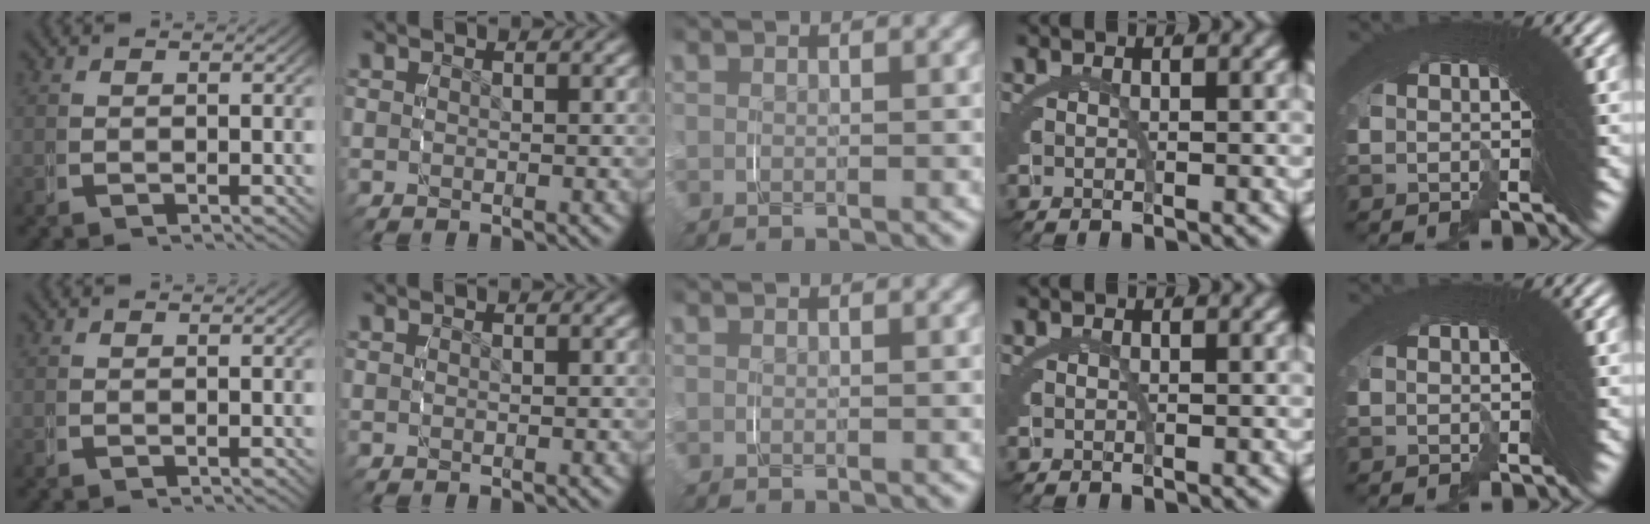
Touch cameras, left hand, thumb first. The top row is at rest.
{}